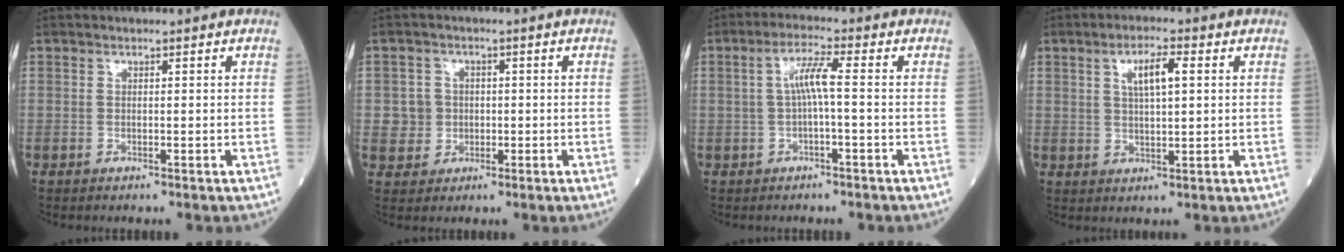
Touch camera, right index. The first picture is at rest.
{"total": 3.9, "force": [0.0, 3.9, 0.4], "torque": [0.005, 0.011, 0.002]}
{"total": 4.3, "force": [0.0, 0.2, 4.3], "torque": [-0.081, 0.015, 0.002]}
{"total": 5.2, "force": [1.7, 1.1, 4.8], "torque": [-0.088, 0.006, 0.032]}